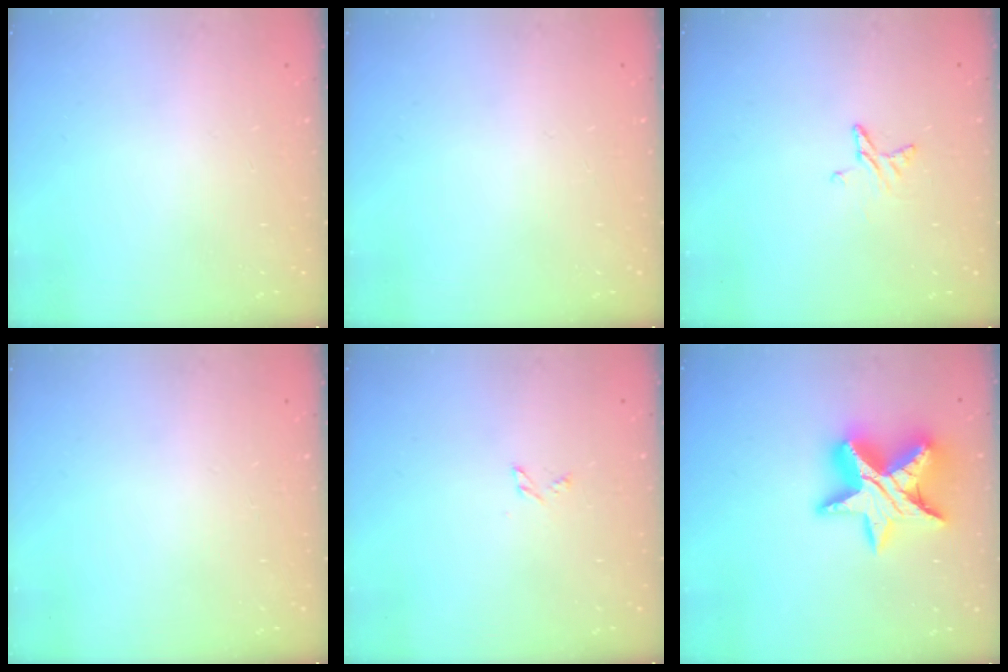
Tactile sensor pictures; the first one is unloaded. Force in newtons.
{"total": 0.0}
{"total": 4.4, "press": 4.4, "slide": 0.4}
{"total": 0.0}
{"total": 2.4, "press": 2.4, "slide": 0.2}
{"total": 17.1, "press": 17.1, "slide": 1.1}